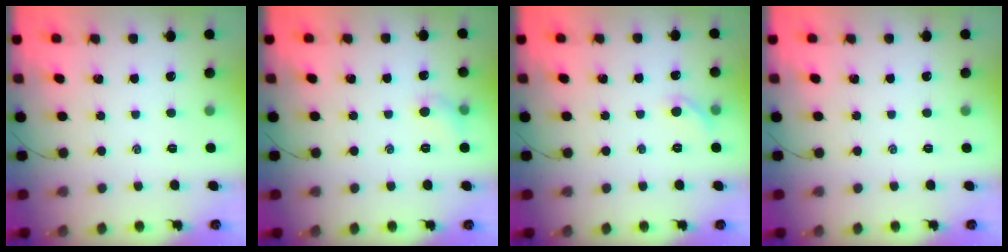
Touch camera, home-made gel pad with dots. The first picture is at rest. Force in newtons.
{"total": 5.3, "press": 5.1, "slide": 1.4}
{"total": 5.6, "press": 5.2, "slide": 1.8}
{"total": 0.0}